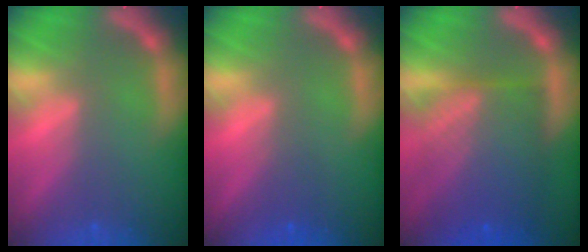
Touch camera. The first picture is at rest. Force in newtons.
{"total": 1.4}
{"total": 10.1}